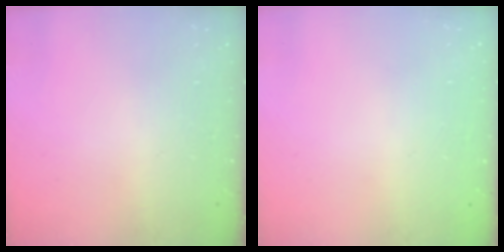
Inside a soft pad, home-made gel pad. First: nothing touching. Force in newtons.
{"total": 0.0}